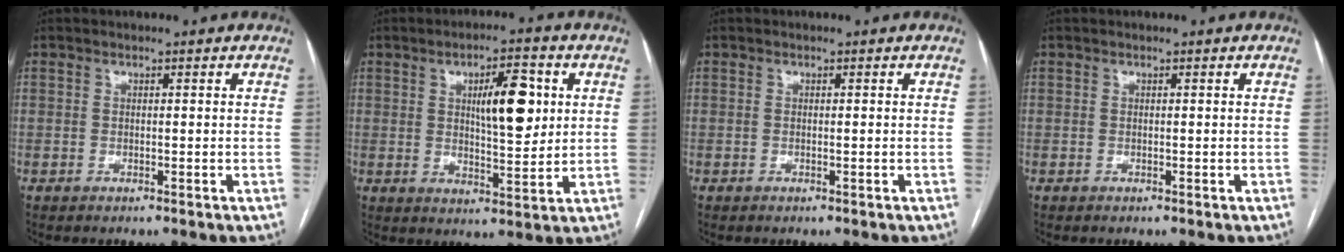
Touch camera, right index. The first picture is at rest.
{"total": 9.4, "force": [2.4, 2.7, 8.7], "torque": [-0.135, 0.007, 0.043]}
{"total": 0.0}
{"total": 0.0}